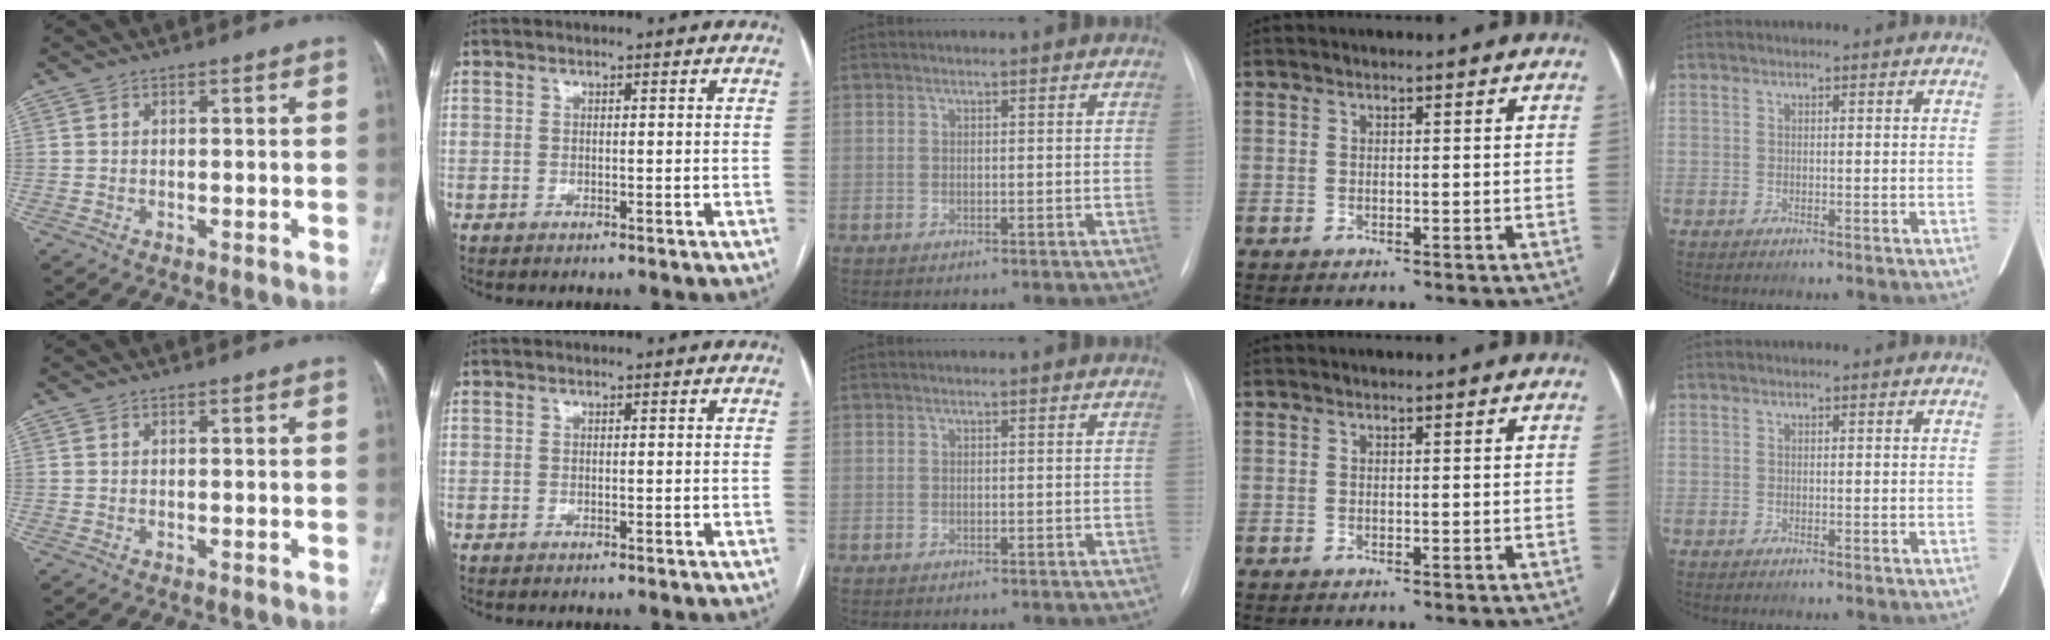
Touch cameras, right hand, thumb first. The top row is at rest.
{}